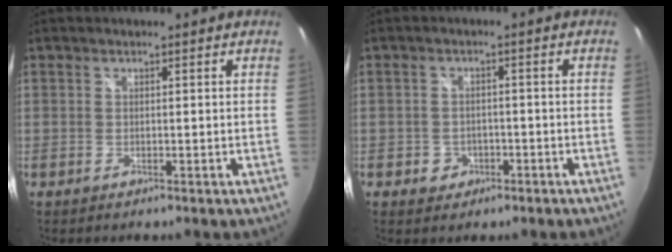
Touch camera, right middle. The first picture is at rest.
{"total": 3.6, "force": [-1.6, 3.1, 0.7], "torque": [-0.022, 0.004, -0.021]}